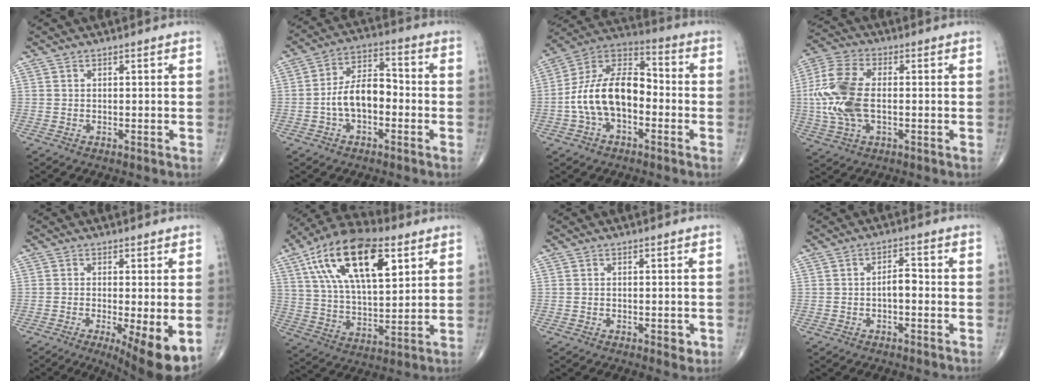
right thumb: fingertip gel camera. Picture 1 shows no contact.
{"total": 9.4, "force": [-2.0, 5.4, 7.4], "torque": [-0.123, 0.041, -0.045]}
{"total": 15.7, "force": [-2.9, 9.2, 12.4], "torque": [-0.219, 0.048, -0.059]}
{"total": 13.6, "force": [-0.6, 7.4, 11.3], "torque": [-0.260, 0.010, -0.014]}
{"total": 10.1, "force": [-3.5, 2.2, 9.3], "torque": [-0.136, -0.022, -0.049]}
{"total": 22.3, "force": [9.4, 10.2, 17.5], "torque": [-0.301, -0.013, 0.166]}
{"total": 2.0, "force": [-0.8, 1.0, 1.6], "torque": [-0.016, 0.000, -0.009]}
{"total": 3.1, "force": [-0.7, 1.5, 2.6], "torque": [-0.034, 0.015, -0.015]}